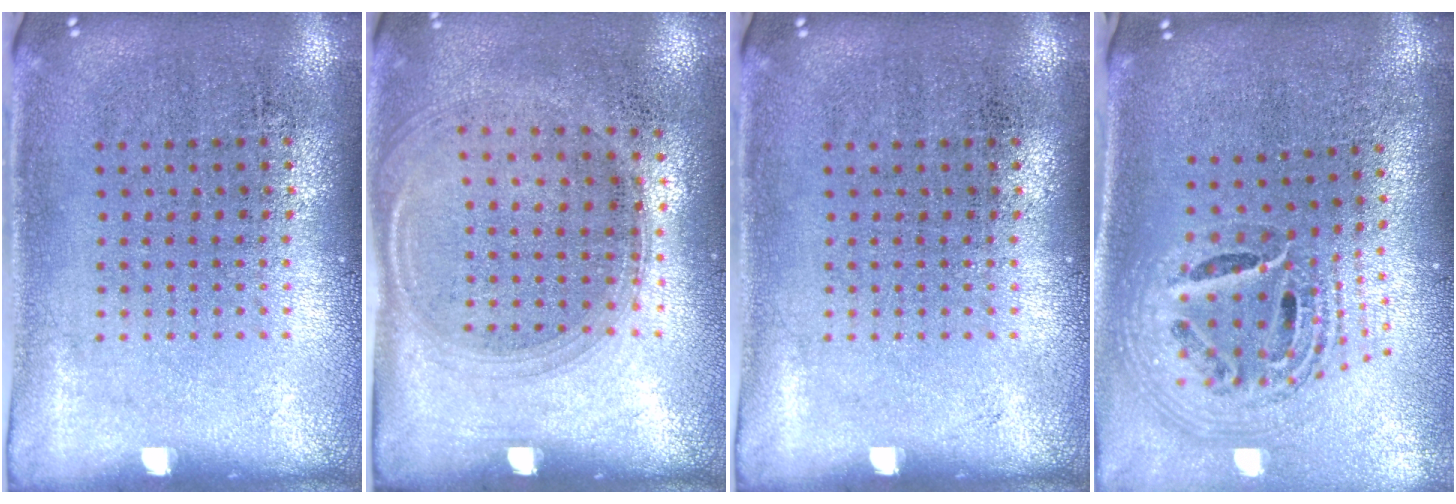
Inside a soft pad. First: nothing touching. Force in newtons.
{"total": 1.4, "press": 1.2, "slide": 0.7}
{"total": 0.0}
{"total": 1.9, "press": 1.5, "slide": 1.2}